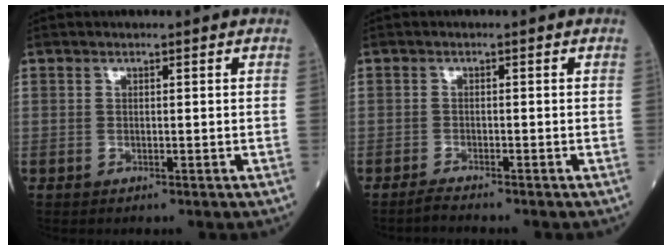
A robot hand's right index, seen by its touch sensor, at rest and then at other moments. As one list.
[{"total": 1.8, "force": [-1.7, -0.5, 0.4], "torque": [-0.016, -0.006, -0.029]}]